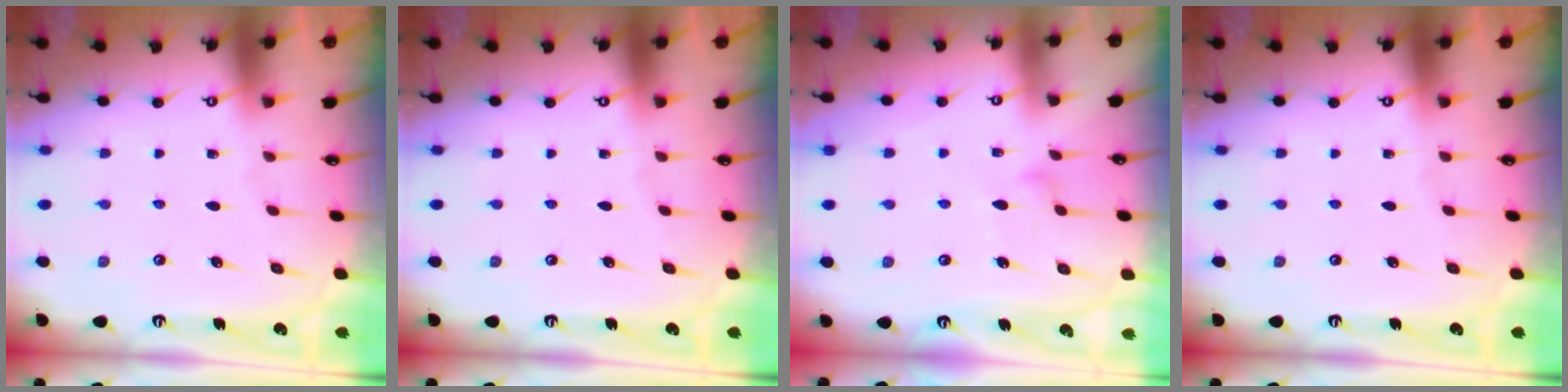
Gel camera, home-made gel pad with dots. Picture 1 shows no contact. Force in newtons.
{"total": 0.0}
{"total": 8.7, "press": 8.6, "slide": 0.5}
{"total": 0.0}